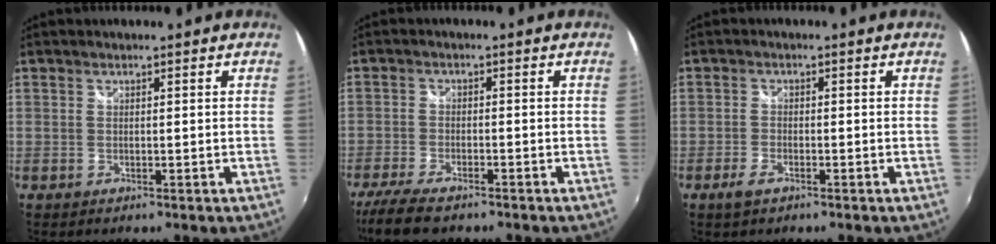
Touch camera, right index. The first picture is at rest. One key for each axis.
{"total": 9.2, "fx": -7.5, "fy": 2.2, "fz": 4.9, "tx": -0.124, "ty": -0.033, "tz": -0.135}
{"total": 2.9, "fx": -1.9, "fy": 1.2, "fz": 1.7, "tx": -0.044, "ty": -0.004, "tz": -0.039}